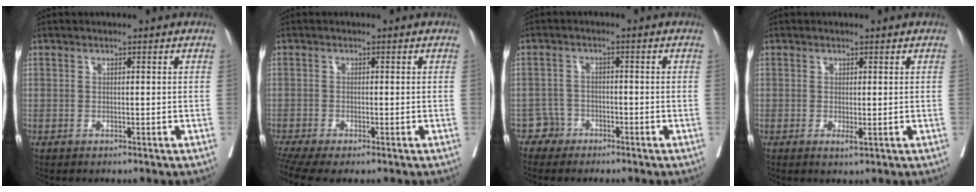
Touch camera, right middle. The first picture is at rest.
{"total": 5.6, "force": [-4.2, 1.1, 3.6], "torque": [-0.066, -0.010, -0.076]}
{"total": 2.5, "force": [-1.9, 1.5, -0.8], "torque": [0.013, 0.008, -0.038]}
{"total": 1.1, "force": [-0.2, 0.2, 1.1], "torque": [-0.019, -0.006, 0.000]}